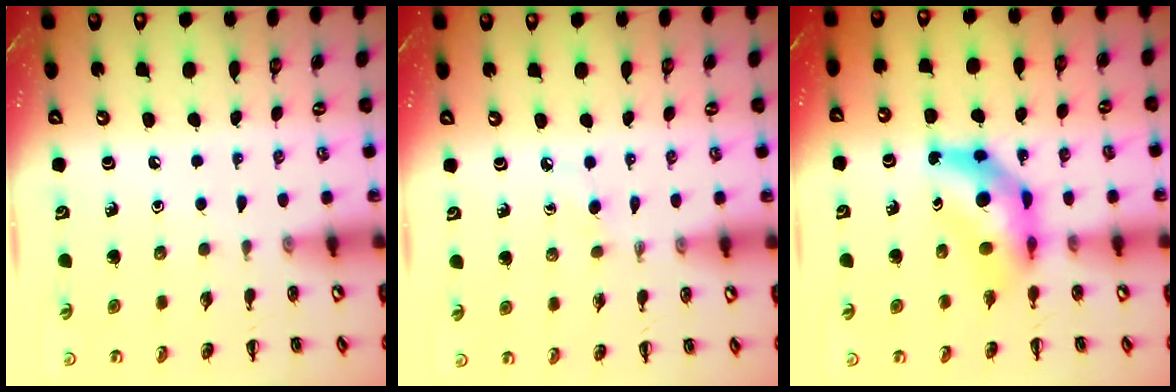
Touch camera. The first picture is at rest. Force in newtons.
{"total": 2.4, "press": 2.2, "slide": 1.0}
{"total": 7.5, "press": 7.3, "slide": 1.9}